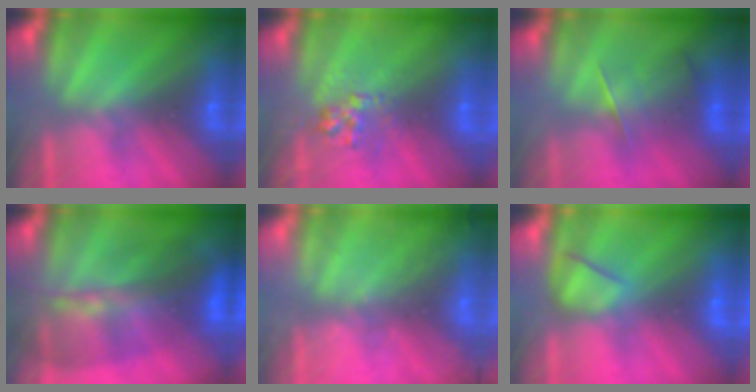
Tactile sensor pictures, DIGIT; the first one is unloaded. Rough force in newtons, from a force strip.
{"total": 2.7}
{"total": 2.1}
{"total": 7.6}
{"total": 8.8}
{"total": 4.1}